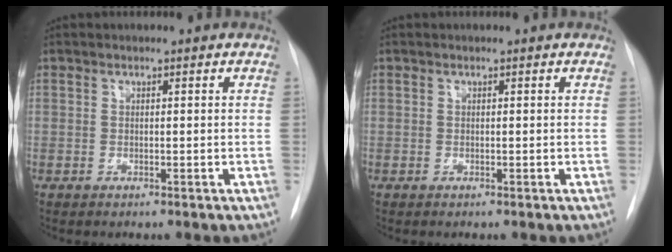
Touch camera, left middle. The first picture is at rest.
{"total": 0.0}